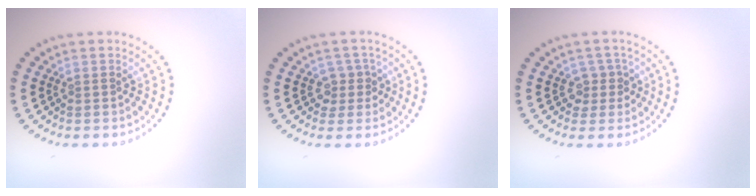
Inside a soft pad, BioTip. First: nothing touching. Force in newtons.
{"total": 1.9, "press": 1.4, "slide": 1.3}
{"total": 1.9, "press": 1.4, "slide": 1.3}